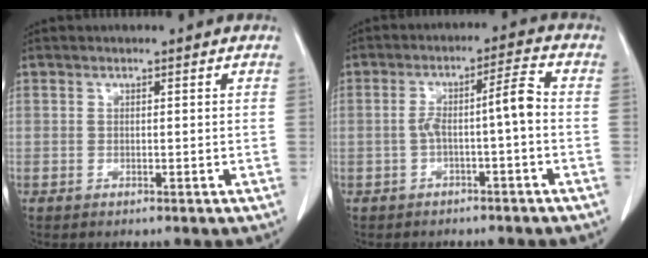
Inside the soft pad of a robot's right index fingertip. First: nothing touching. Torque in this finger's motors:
{"motor_torque": [0.51, -0.30, 0.13, 0.04]}